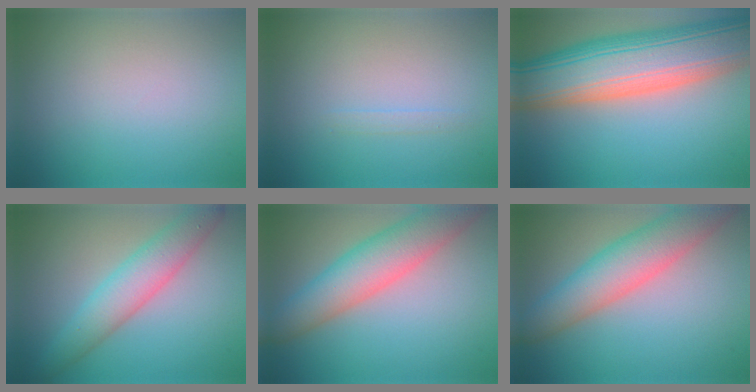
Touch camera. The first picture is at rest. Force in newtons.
{"total": 0.6, "press": 0.6, "slide": 0.0}
{"total": 14.2, "press": 14.1, "slide": 1.0}
{"total": 4.7, "press": 4.7, "slide": 0.1}
{"total": 6.9, "press": 6.9, "slide": 0.3}
{"total": 6.9, "press": 6.9, "slide": 0.3}